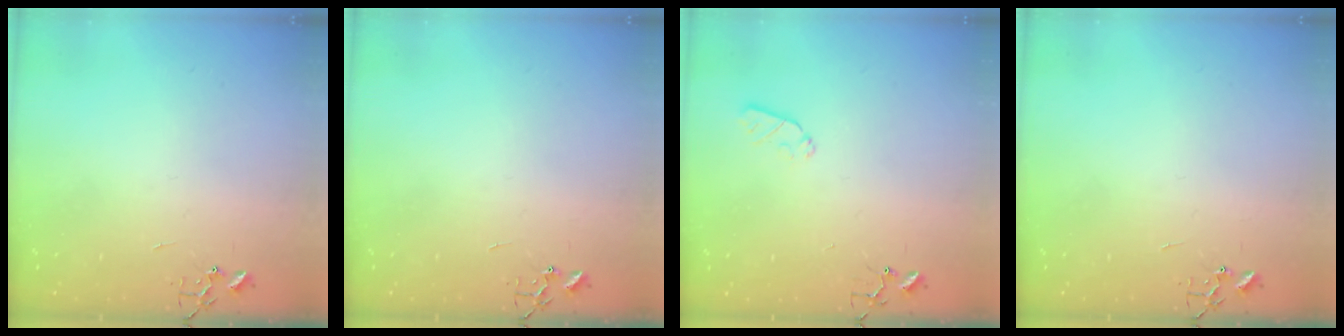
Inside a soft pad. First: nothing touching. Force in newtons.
{"total": 0.0}
{"total": 5.2, "press": 5.2, "slide": 0.8}
{"total": 0.0}